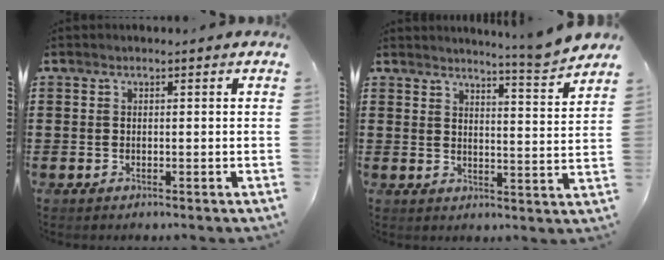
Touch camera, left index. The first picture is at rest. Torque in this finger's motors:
{"motor_torque": [1.38, -0.76, 0.23, 0.09]}